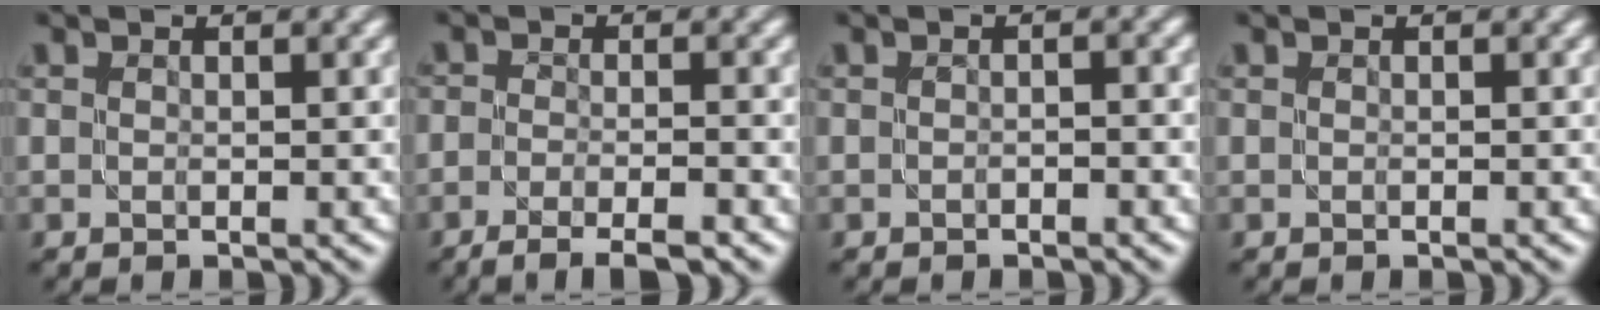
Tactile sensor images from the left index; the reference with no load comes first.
{"total": 4.7, "force": [-3.3, 1.1, 3.2], "torque": [-0.049, 0.001, -0.055]}
{"total": 1.0, "force": [-0.6, 0.2, 0.7], "torque": [-0.012, 0.002, -0.012]}
{"total": 0.0}